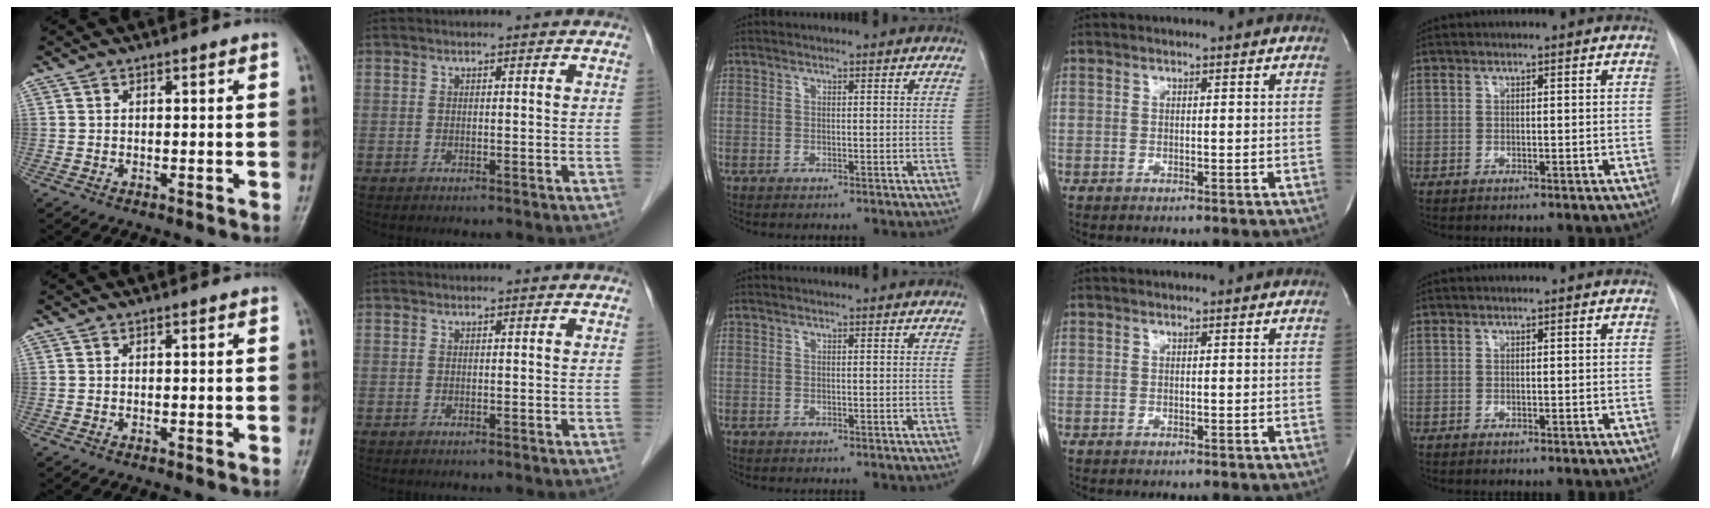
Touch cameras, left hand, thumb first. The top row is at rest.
{}